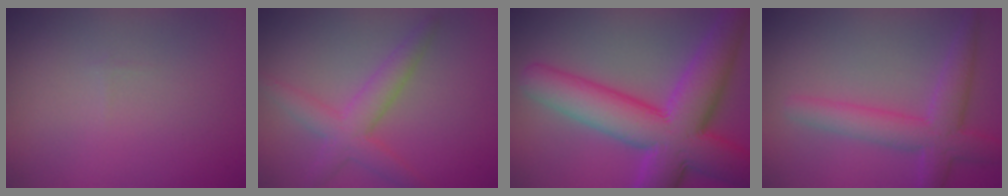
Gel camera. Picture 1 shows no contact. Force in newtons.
{"total": 3.7, "press": 3.7, "slide": 0.1}
{"total": 11.3, "press": 11.3, "slide": 0.5}
{"total": 4.5, "press": 4.5, "slide": 0.1}